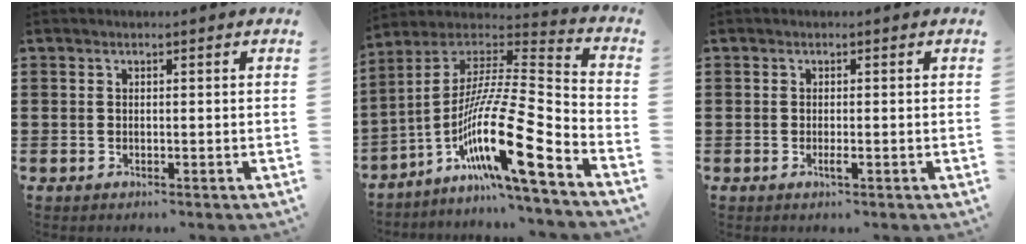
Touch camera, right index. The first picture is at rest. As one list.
[{"total": 16.5, "force": [-8.2, 2.0, 14.1], "torque": [-0.273, -0.016, -0.157]}, {"total": 1.2, "force": [-0.5, 0.1, 1.1], "torque": [-0.027, -0.007, -0.011]}]